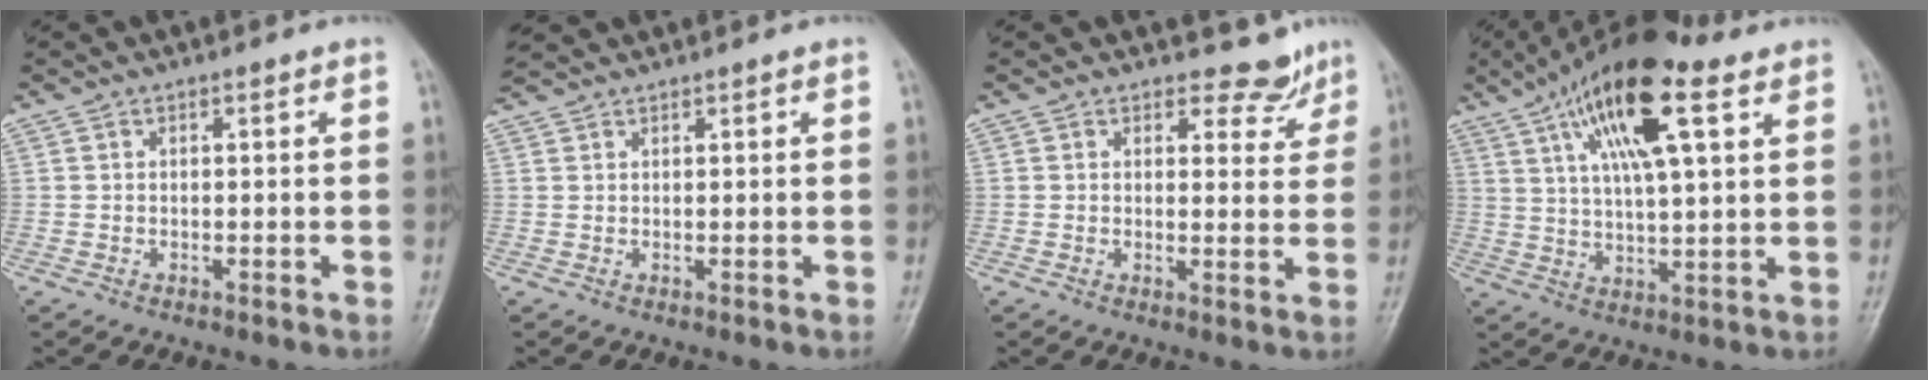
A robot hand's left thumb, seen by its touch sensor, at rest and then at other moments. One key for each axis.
{"total": 3.3, "fx": 3.1, "fy": 0.3, "fz": 1.0, "tx": -0.018, "ty": 0.018, "tz": 0.062}
{"total": 5.0, "fx": 4.4, "fy": 2.4, "fz": 0.4, "tx": 0.021, "ty": -0.037, "tz": 0.051}
{"total": 17.4, "fx": 8.7, "fy": 5.4, "fz": 14.1, "tx": -0.227, "ty": -0.007, "tz": 0.150}